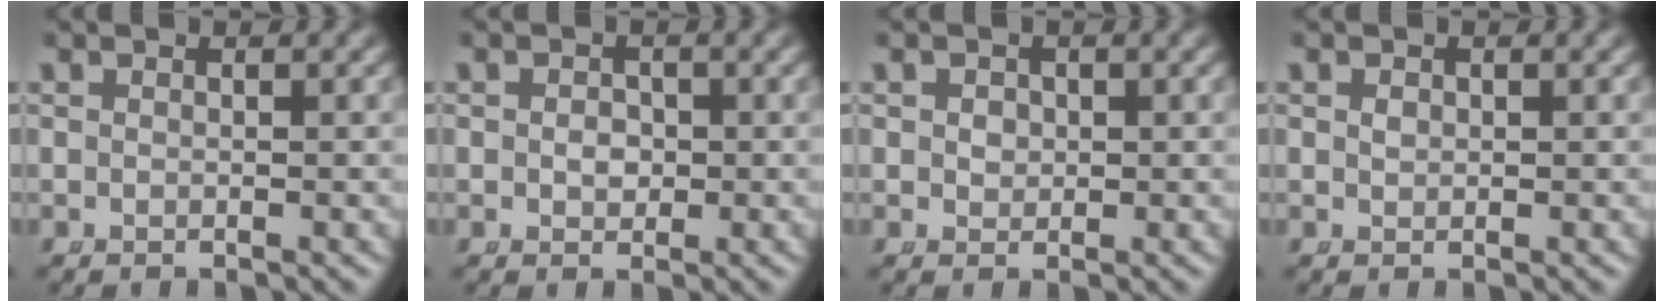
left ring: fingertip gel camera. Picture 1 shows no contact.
{"total": 1.2, "force": [-0.2, 1.0, 0.6], "torque": [-0.012, -0.009, 0.002]}
{"total": 1.2, "force": [0.2, 1.1, 0.5], "torque": [-0.009, -0.008, 0.011]}
{"total": 0.0}